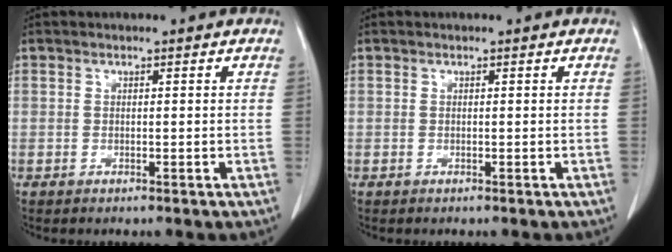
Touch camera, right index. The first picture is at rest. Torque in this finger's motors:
{"motor_torque": [0.00, 0.00, 0.00, 0.00]}